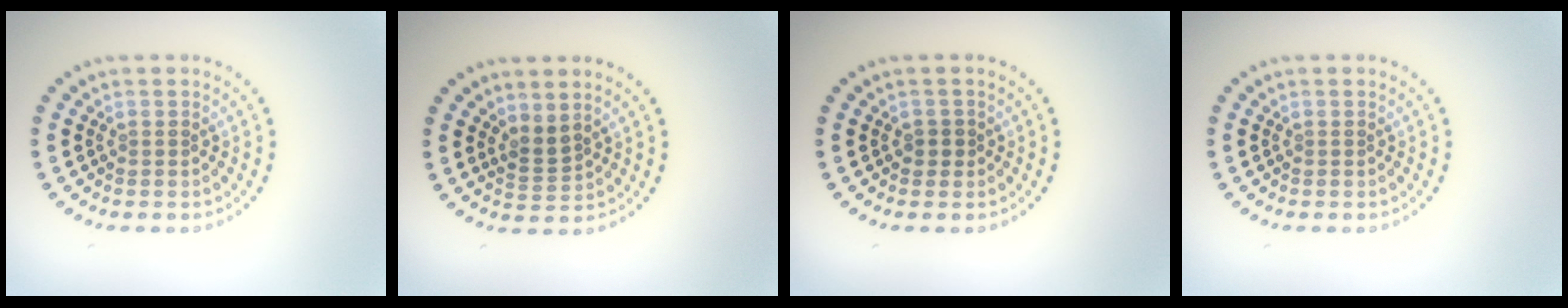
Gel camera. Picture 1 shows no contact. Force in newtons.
{"total": 1.8, "press": 1.3, "slide": 1.3}
{"total": 1.0, "press": 0.9, "slide": 0.4}
{"total": 0.0}